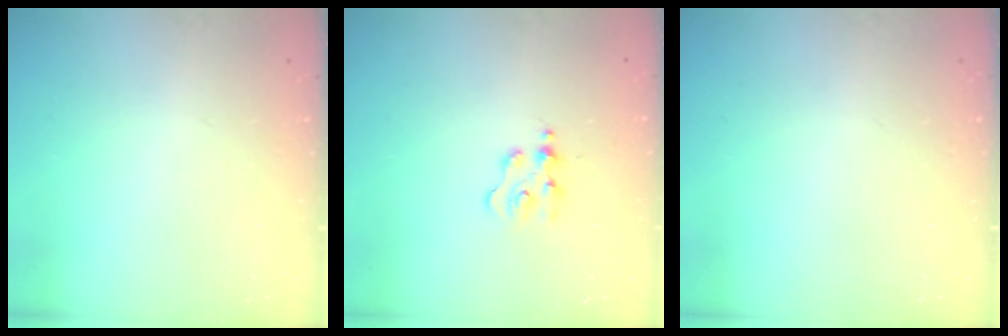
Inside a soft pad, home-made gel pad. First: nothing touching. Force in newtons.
{"total": 1.9, "press": 1.9, "slide": 0.2}
{"total": 0.0}